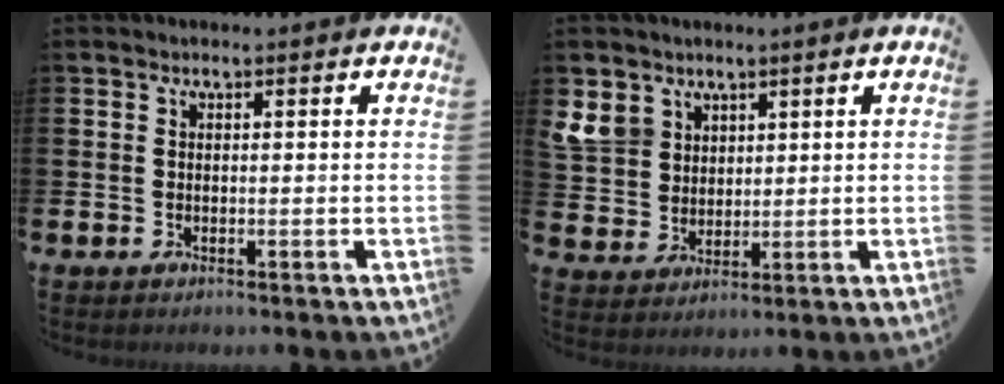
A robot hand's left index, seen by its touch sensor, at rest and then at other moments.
{"total": 6.4, "force": [3.9, 5.0, 1.0], "torque": [-0.042, -0.003, 0.075]}